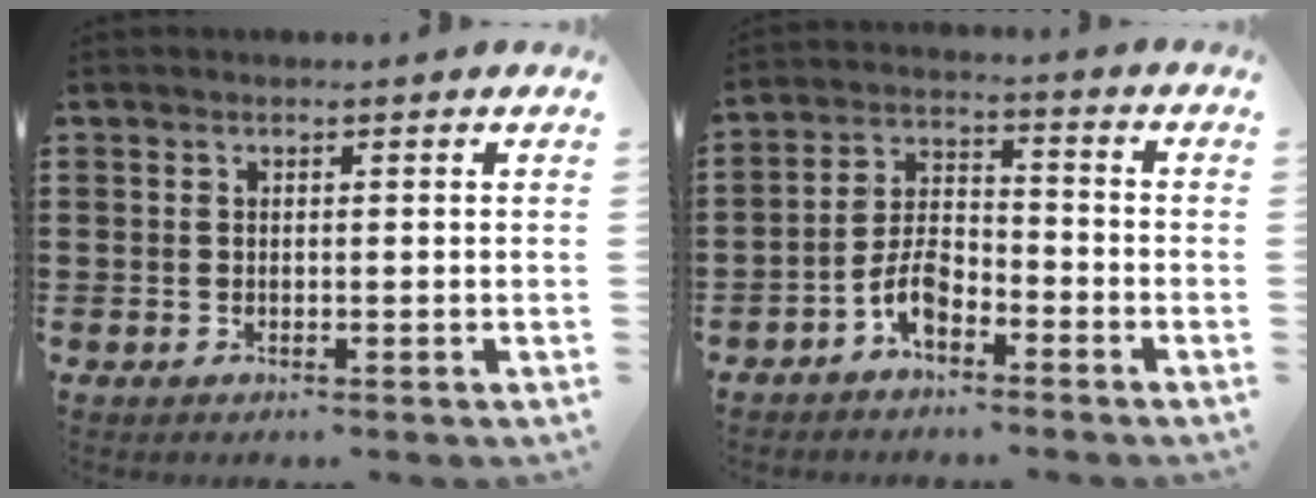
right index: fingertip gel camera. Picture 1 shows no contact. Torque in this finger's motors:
{"motor_torque": [2.14, 0.00, 0.66, 0.08]}